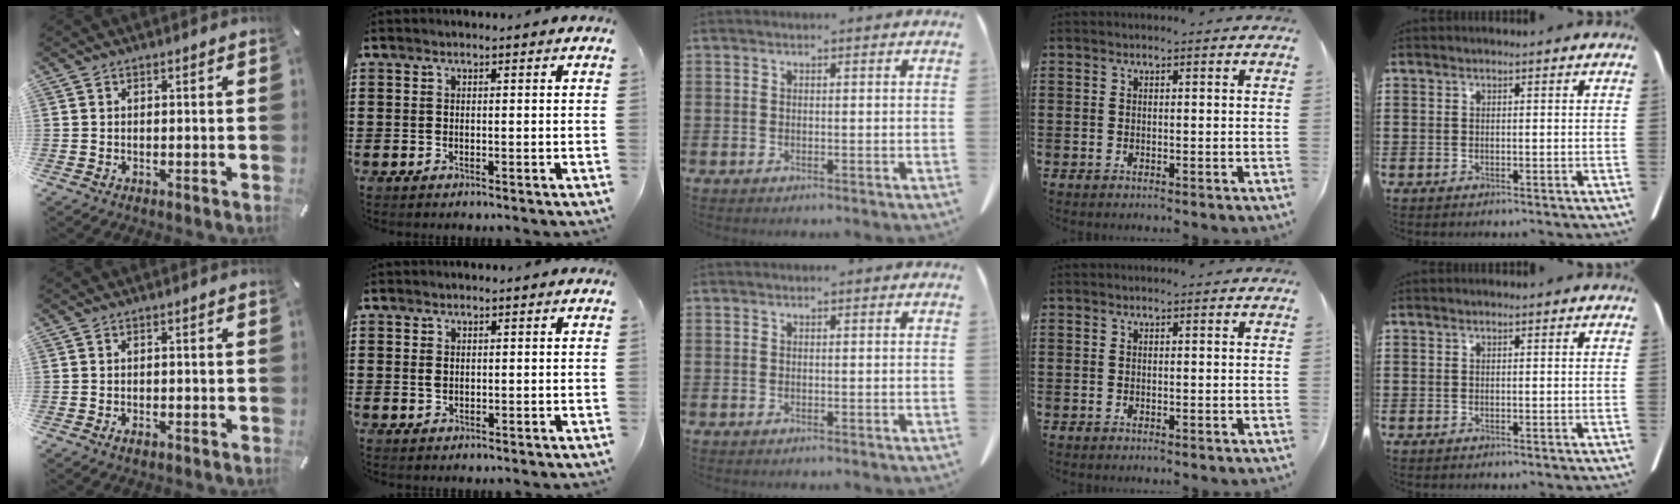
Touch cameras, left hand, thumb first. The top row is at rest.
{"thumb": {"total": 1.5, "force": [-0.8, 0.5, 1.2], "torque": [-0.021, 0.001, -0.014]}, "index": {"total": 1.1, "force": [0.2, 0.9, 0.6], "torque": [-0.015, 0.007, 0.003]}}